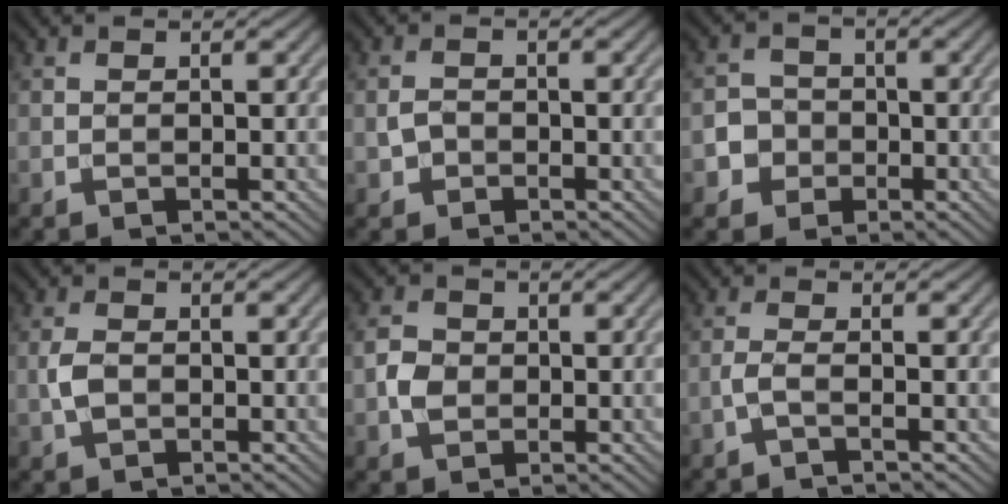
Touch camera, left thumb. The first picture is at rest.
{"total": 1.8, "force": [-0.6, 1.4, 0.8], "torque": [-0.019, -0.001, -0.015]}
{"total": 4.2, "force": [-1.3, 3.9, 1.0], "torque": [-0.006, -0.002, -0.045]}
{"total": 2.6, "force": [-0.5, 1.7, 1.9], "torque": [-0.046, 0.001, -0.011]}
{"total": 3.2, "force": [-0.5, 2.7, 1.7], "torque": [-0.041, 0.001, -0.014]}
{"total": 1.9, "force": [-0.9, 0.4, 1.6], "torque": [-0.034, 0.007, -0.028]}